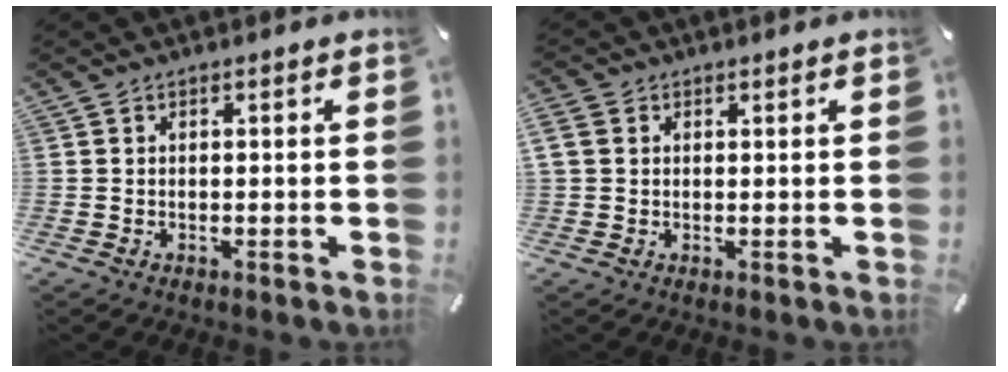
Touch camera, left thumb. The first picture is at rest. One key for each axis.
{"total": 2.7, "fx": 0.9, "fy": 2.3, "fz": 1.2, "tx": -0.027, "ty": 0.005, "tz": 0.017}